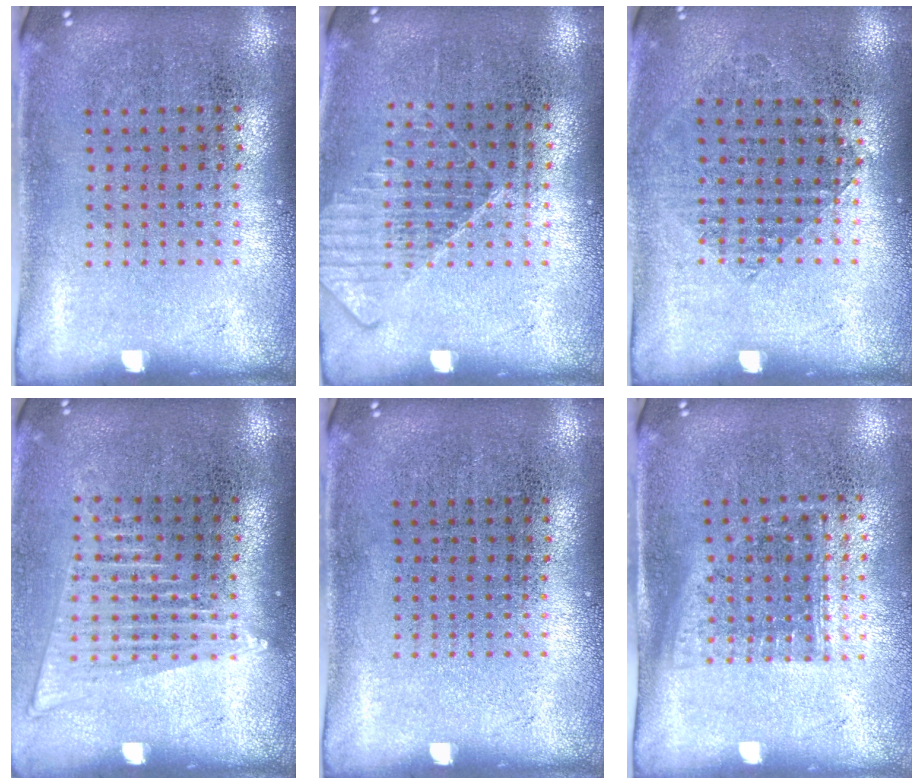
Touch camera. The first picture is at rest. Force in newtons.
{"total": 1.3, "press": 1.3, "slide": 0.3}
{"total": 0.9, "press": 0.8, "slide": 0.4}
{"total": 1.6, "press": 1.4, "slide": 0.7}
{"total": 0.0}
{"total": 1.1, "press": 0.8, "slide": 0.8}